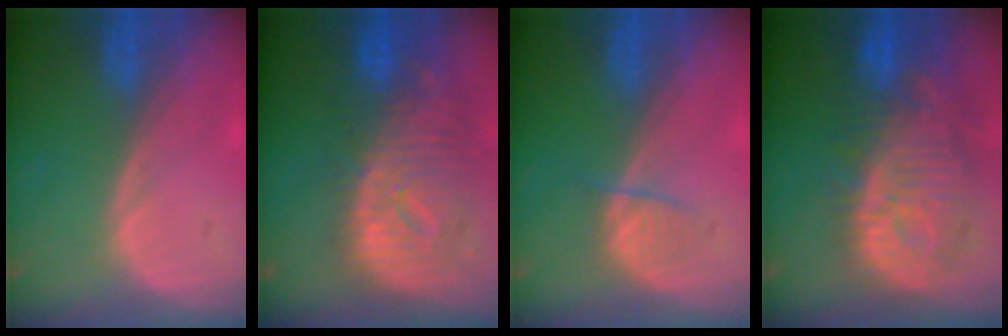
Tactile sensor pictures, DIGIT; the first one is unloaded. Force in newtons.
{"total": 12.2, "press": 10.5, "slide": 6.1}
{"total": 2.1, "press": 2.1, "slide": 0.3}
{"total": 12.6, "press": 11.1, "slide": 5.9}